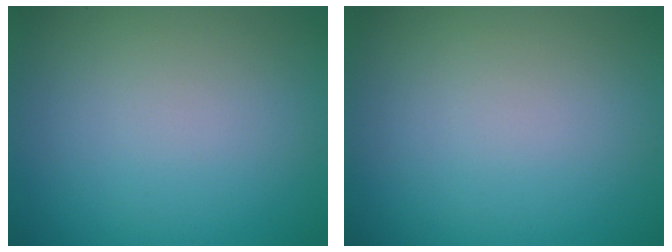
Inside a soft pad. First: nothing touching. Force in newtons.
{"total": 0.0}